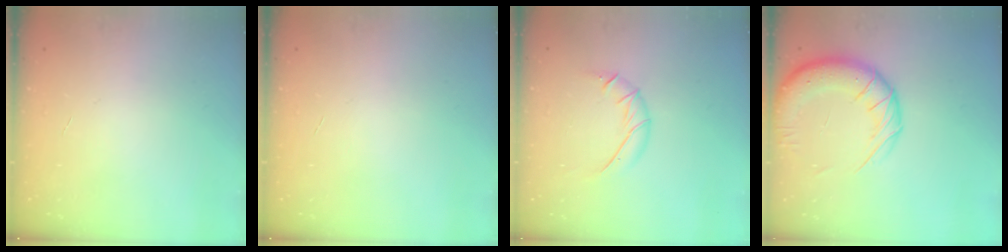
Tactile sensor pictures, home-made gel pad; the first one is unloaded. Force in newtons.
{"total": 0.0}
{"total": 8.6, "press": 8.6, "slide": 0.7}
{"total": 14.8, "press": 14.3, "slide": 3.9}